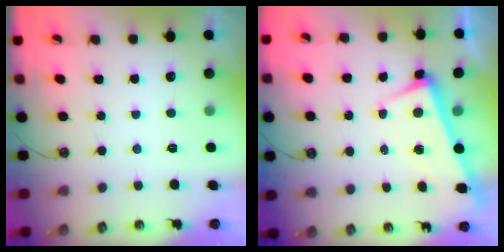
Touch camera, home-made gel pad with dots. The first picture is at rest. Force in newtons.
{"total": 3.3, "press": 3.1, "slide": 1.1}